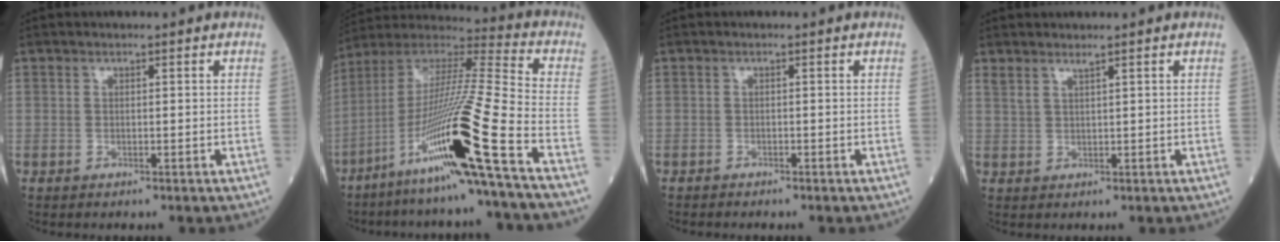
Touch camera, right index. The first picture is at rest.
{"total": 21.1, "force": [-10.0, -1.6, 18.5], "torque": [-0.370, -0.032, -0.194]}
{"total": 0.7, "force": [-0.7, 0.1, 0.0], "torque": [-0.005, -0.001, -0.016]}
{"total": 1.7, "force": [1.5, -0.1, 0.8], "torque": [-0.020, 0.002, 0.034]}